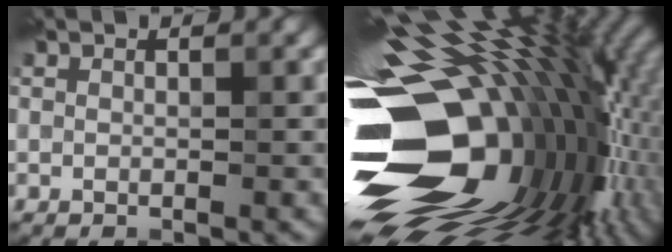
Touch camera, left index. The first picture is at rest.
{"total": 19.8, "force": [-1.4, 12.7, 15.1], "torque": [-0.282, -0.026, -0.024]}